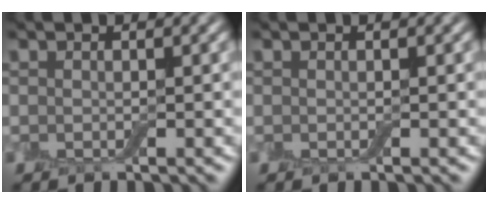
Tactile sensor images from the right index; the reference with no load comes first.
{"total": 0.0}